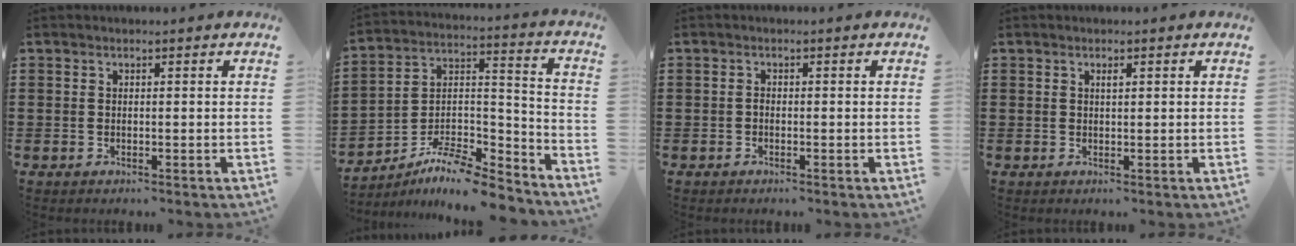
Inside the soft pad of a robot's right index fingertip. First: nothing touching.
{"total": 8.9, "force": [-7.9, 2.1, 3.6], "torque": [-0.065, 0.016, -0.157]}
{"total": 0.7, "force": [-0.5, 0.3, 0.5], "torque": [-0.012, -0.004, -0.008]}
{"total": 0.7, "force": [0.3, 0.1, 0.6], "torque": [-0.014, -0.001, 0.006]}